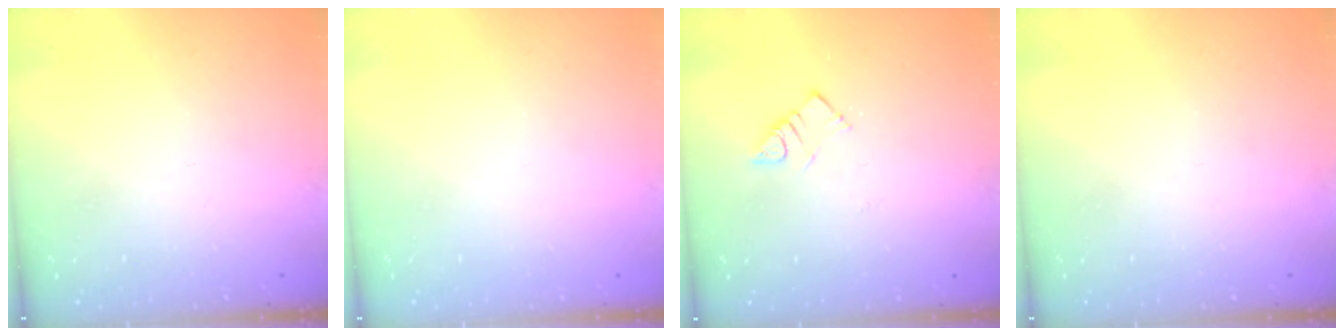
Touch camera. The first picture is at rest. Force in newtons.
{"total": 0.0}
{"total": 3.8, "press": 3.7, "slide": 0.5}
{"total": 0.0}